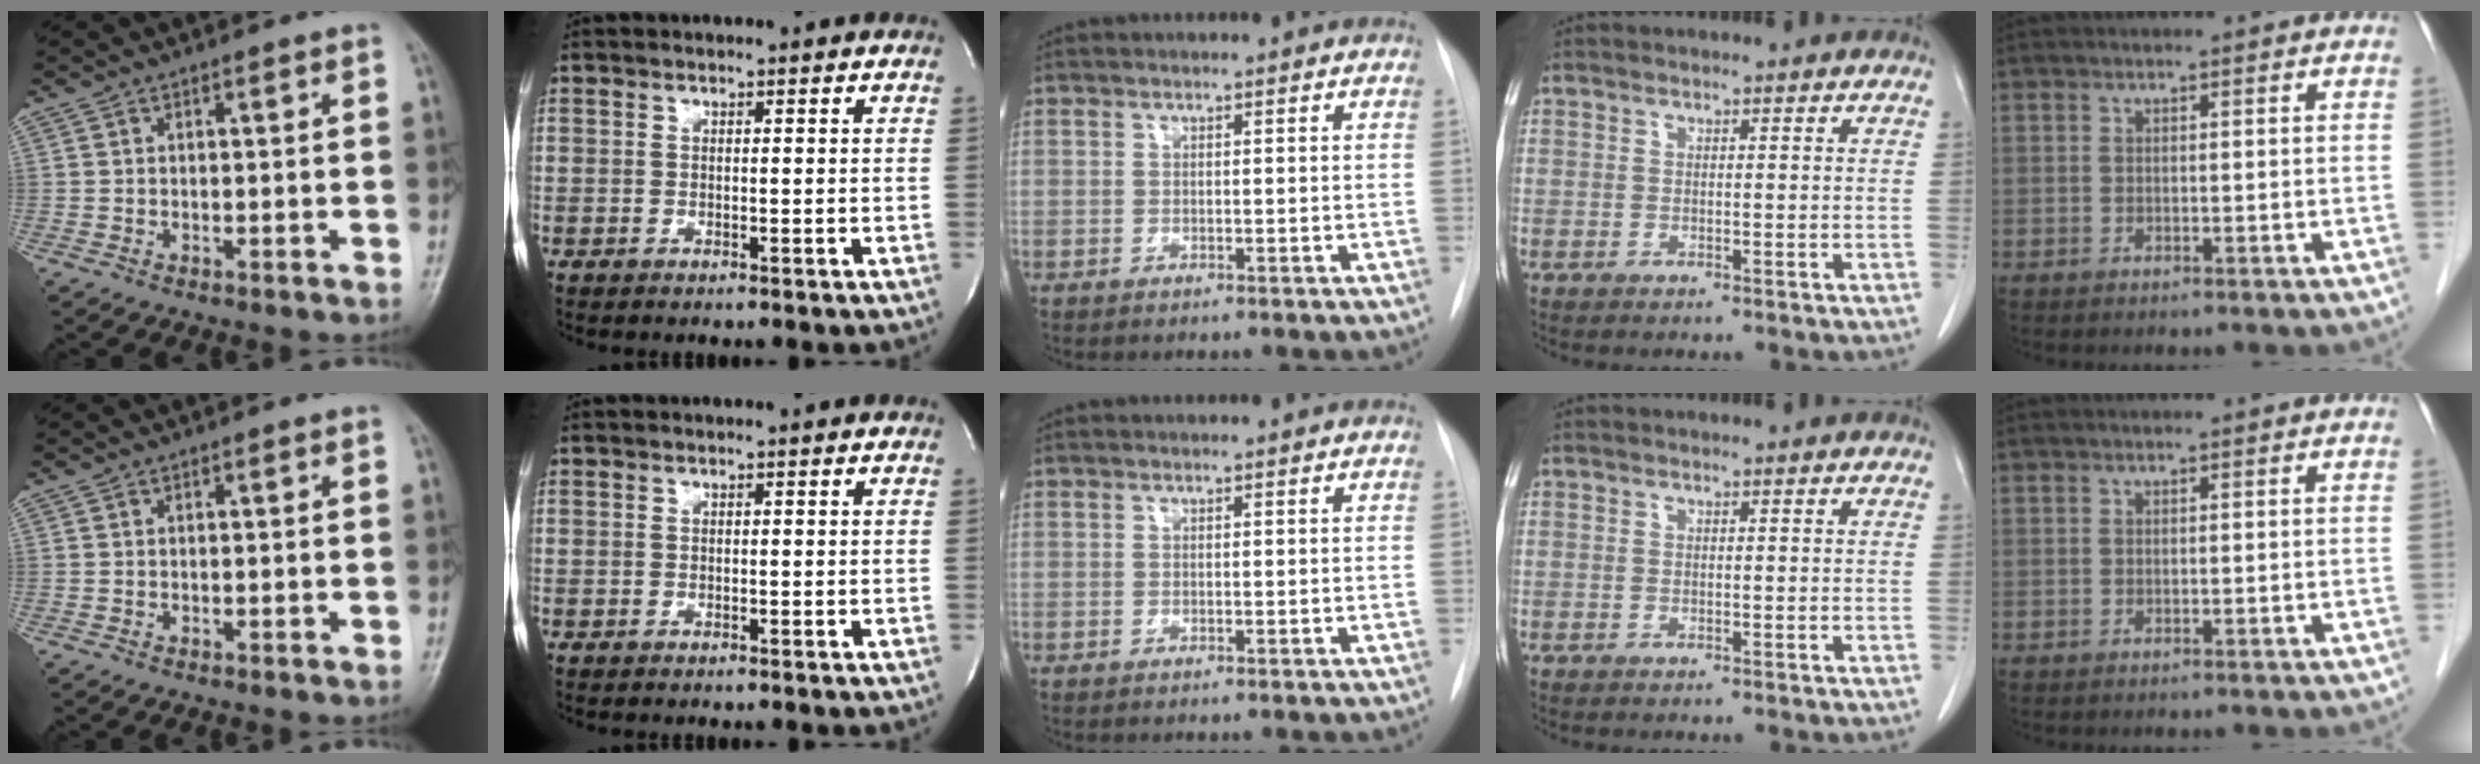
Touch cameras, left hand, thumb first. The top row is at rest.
{}